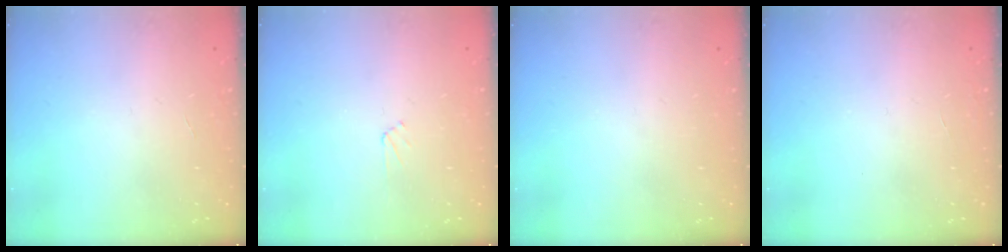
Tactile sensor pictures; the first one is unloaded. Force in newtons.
{"total": 2.7, "press": 2.6, "slide": 0.4}
{"total": 0.0}
{"total": 0.0}